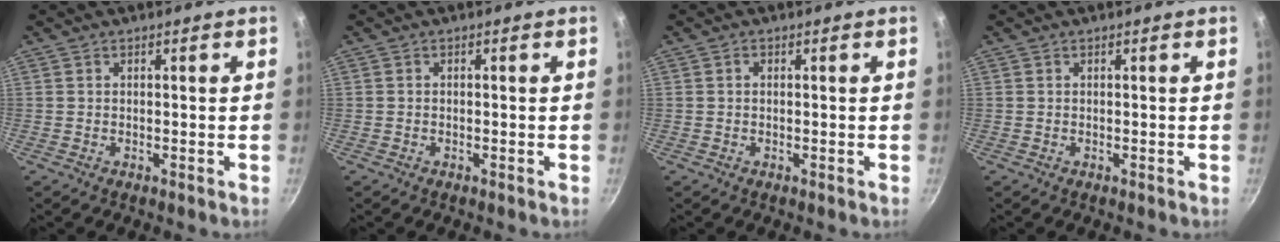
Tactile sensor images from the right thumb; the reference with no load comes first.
{"total": 0.0}
{"total": 0.7, "force": [0.1, 0.5, 0.4], "torque": [-0.007, 0.005, 0.001]}
{"total": 0.0}